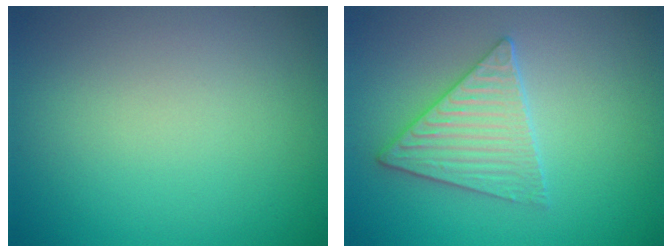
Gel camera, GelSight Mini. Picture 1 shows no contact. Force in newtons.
{"total": 3.5, "press": 3.4, "slide": 0.9}